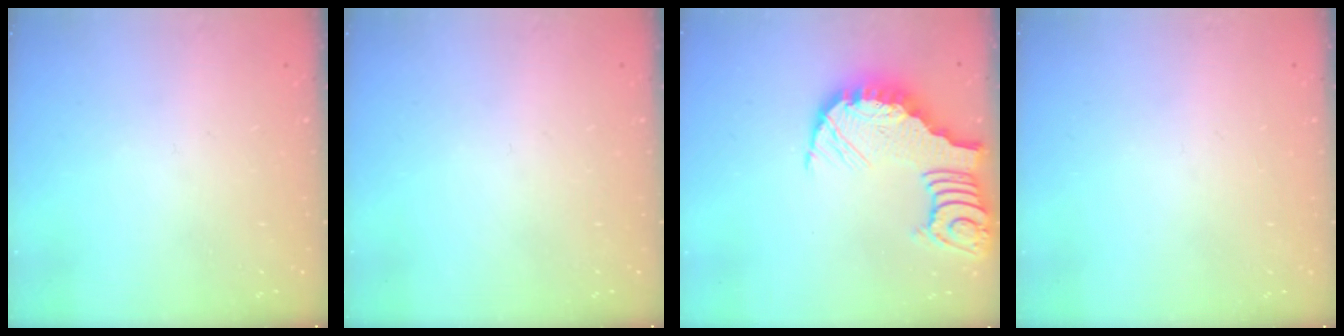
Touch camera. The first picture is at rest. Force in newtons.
{"total": 0.0}
{"total": 7.4, "press": 7.4, "slide": 1.1}
{"total": 0.0}